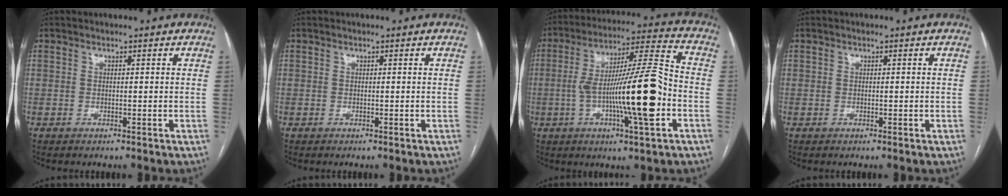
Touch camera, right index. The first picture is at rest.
{"total": 0.0}
{"total": 17.9, "force": [-3.9, 1.1, 17.4], "torque": [-0.298, 0.003, -0.066]}
{"total": 0.0}